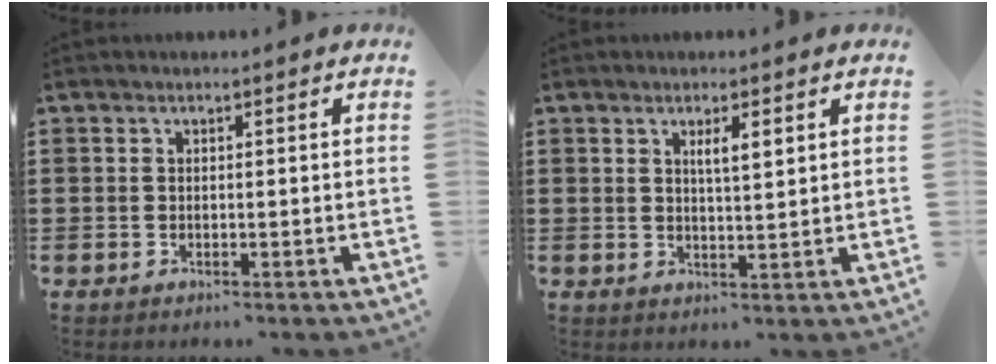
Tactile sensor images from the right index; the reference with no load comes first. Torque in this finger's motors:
{"motor_torque": [0.95, 0.70, 0.25, 0.08]}